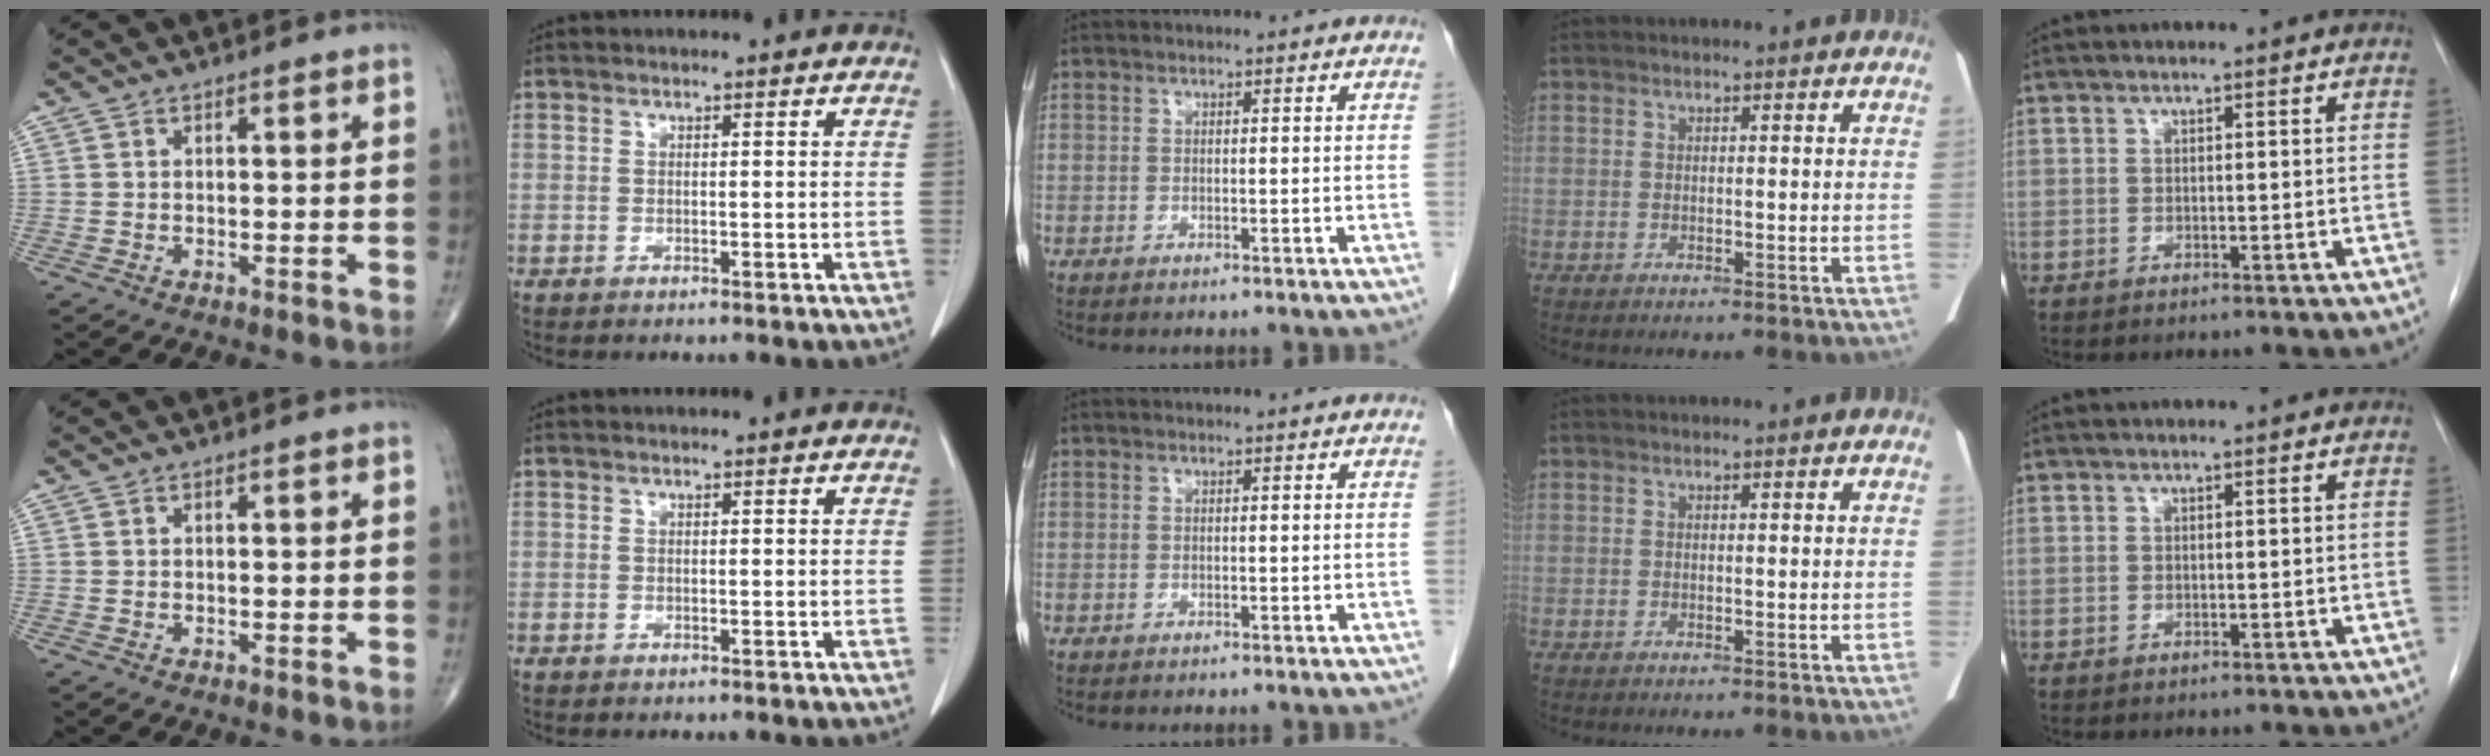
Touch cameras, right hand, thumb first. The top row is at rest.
{}